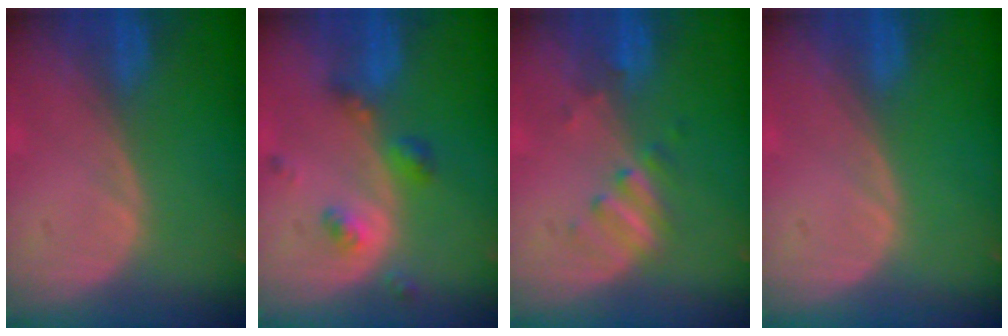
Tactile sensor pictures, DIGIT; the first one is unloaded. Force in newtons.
{"total": 4.8, "press": 4.3, "slide": 2.1}
{"total": 3.2, "press": 3.2, "slide": 0.4}
{"total": 0.0}